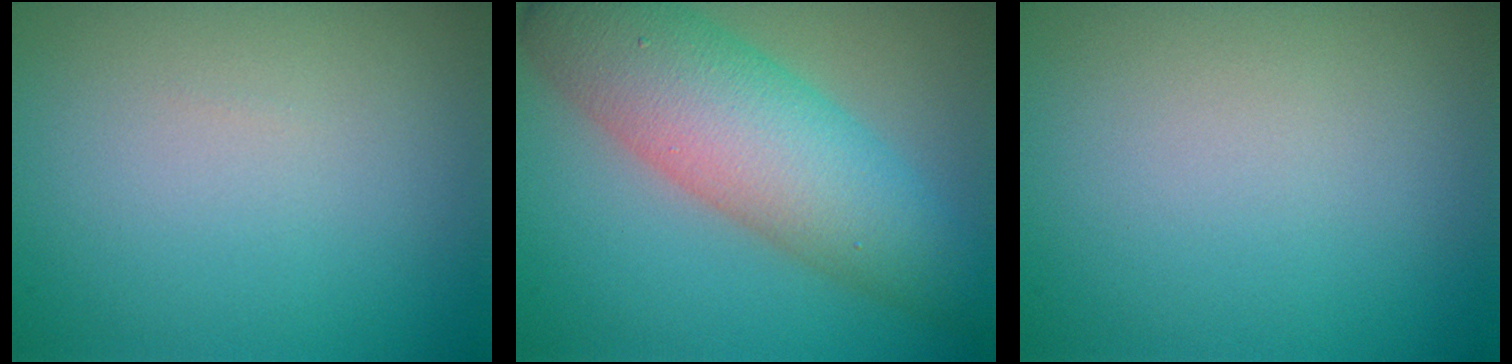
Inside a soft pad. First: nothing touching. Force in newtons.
{"total": 8.4, "press": 8.4, "slide": 0.1}
{"total": 0.0}